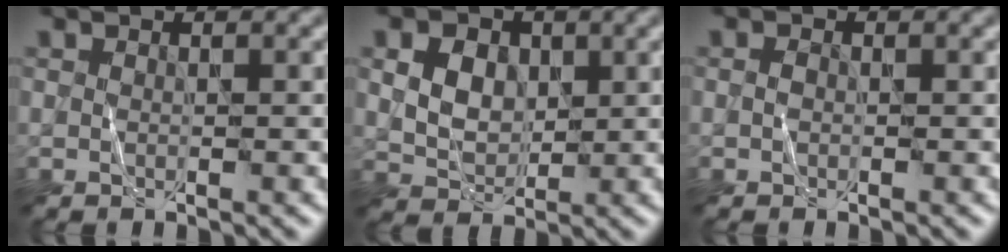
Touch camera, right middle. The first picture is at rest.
{"total": 4.1, "force": [1.4, 3.1, 2.3], "torque": [-0.050, 0.000, 0.025]}
{"total": 0.6, "force": [0.0, 0.5, 0.3], "torque": [-0.007, 0.002, -0.003]}